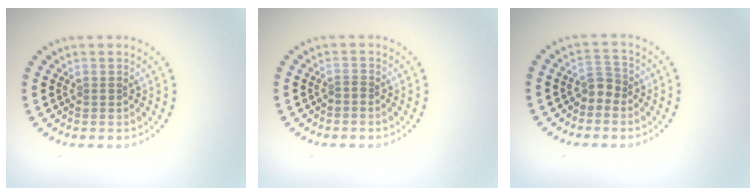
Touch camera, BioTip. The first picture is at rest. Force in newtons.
{"total": 0.5, "press": 0.3, "slide": 0.4}
{"total": 1.7, "press": 1.4, "slide": 0.9}